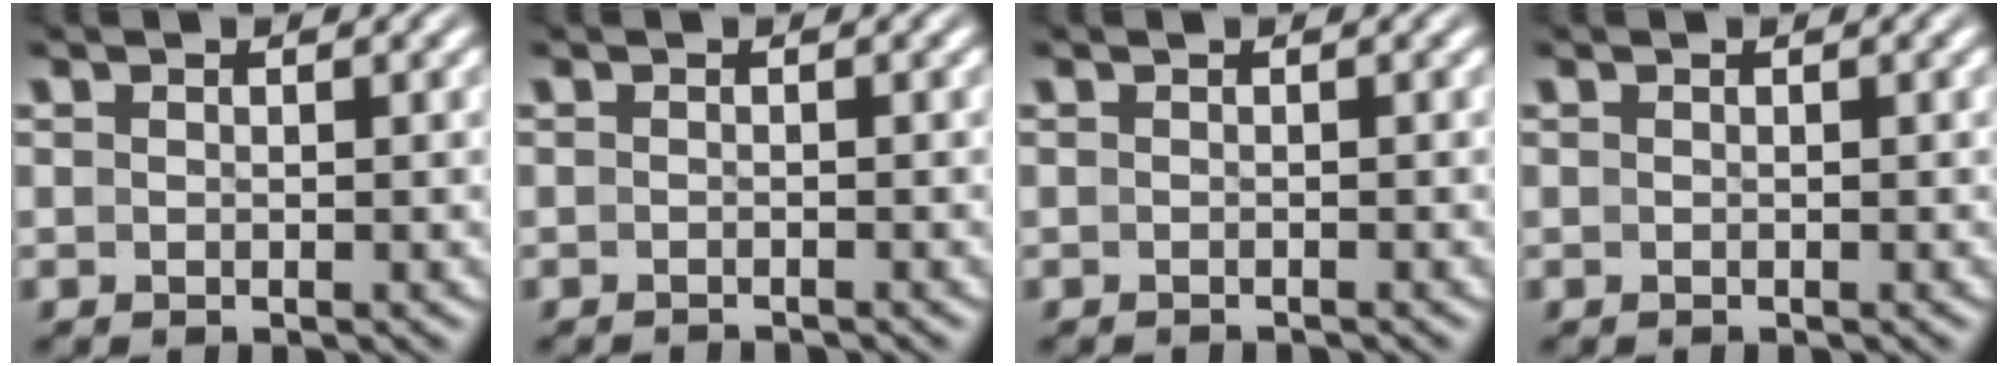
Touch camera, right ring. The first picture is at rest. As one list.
[{"total": 1.3, "force": [-1.3, -0.3, -0.1], "torque": [-0.003, -0.009, -0.017]}, {"total": 1.0, "force": [-0.9, -0.3, -0.1], "torque": [-0.003, -0.004, -0.013]}, {"total": 0.0}]